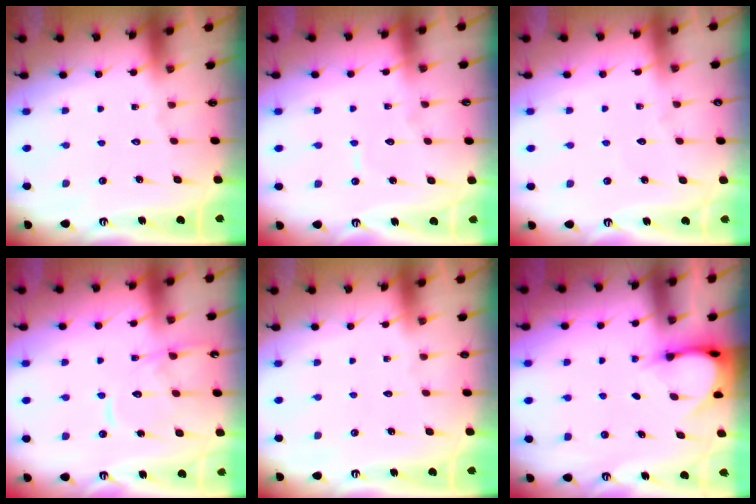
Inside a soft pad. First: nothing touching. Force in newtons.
{"total": 4.3, "press": 4.3, "slide": 0.2}
{"total": 2.1, "press": 2.1, "slide": 0.3}
{"total": 13.0, "press": 12.9, "slide": 1.3}
{"total": 0.0}
{"total": 3.9, "press": 3.9, "slide": 0.3}